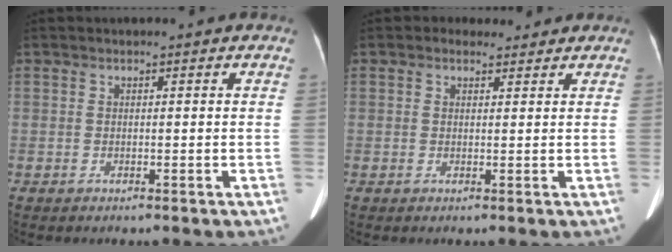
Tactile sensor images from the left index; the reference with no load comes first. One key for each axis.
{"total": 2.1, "fx": 1.6, "fy": 1.3, "fz": 0.1, "tx": -0.004, "ty": 0.009, "tz": 0.021}